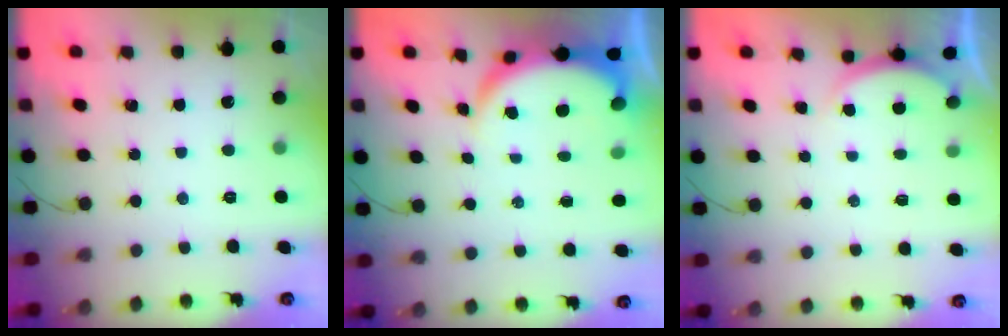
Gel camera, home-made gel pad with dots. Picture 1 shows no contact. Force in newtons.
{"total": 5.4, "press": 5.4, "slide": 0.4}
{"total": 2.4, "press": 2.4, "slide": 0.6}